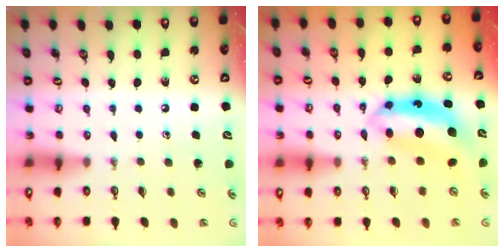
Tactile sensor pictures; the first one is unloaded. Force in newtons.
{"total": 8.2, "press": 8.2, "slide": 0.6}